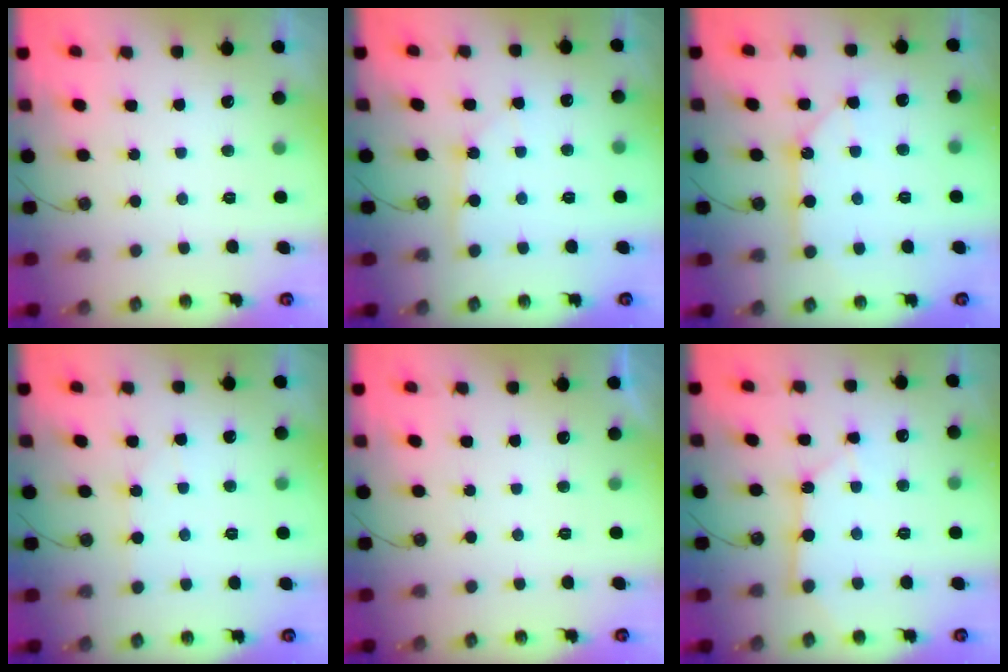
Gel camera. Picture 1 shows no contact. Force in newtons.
{"total": 3.3, "press": 3.3, "slide": 0.3}
{"total": 10.7, "press": 10.7, "slide": 1.1}
{"total": 2.6, "press": 2.6, "slide": 0.4}
{"total": 0.0}
{"total": 5.1, "press": 5.1, "slide": 0.4}